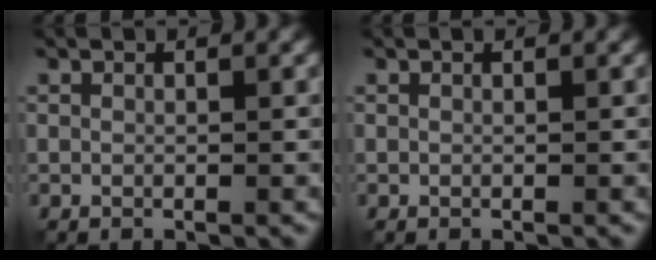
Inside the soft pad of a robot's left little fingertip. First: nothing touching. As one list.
[{"total": 0.0}]